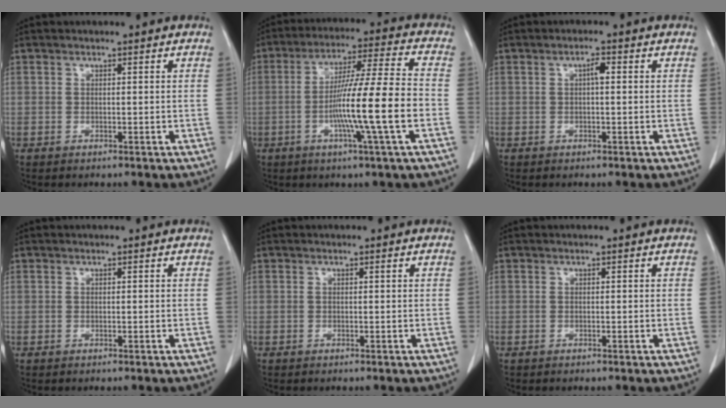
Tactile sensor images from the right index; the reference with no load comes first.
{"total": 14.0, "force": [-3.4, -1.1, 13.5], "torque": [-0.237, -0.003, -0.067]}
{"total": 1.6, "force": [0.2, 0.4, 1.6], "torque": [-0.027, 0.004, 0.003]}
{"total": 0.0}
{"total": 0.0}
{"total": 0.0}